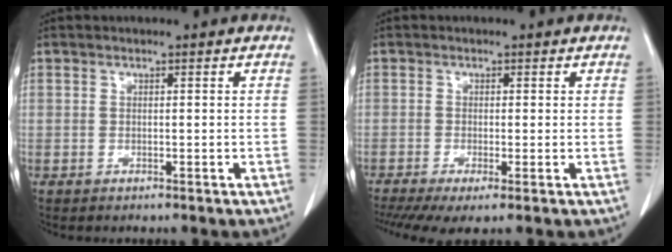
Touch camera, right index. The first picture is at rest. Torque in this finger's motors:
{"motor_torque": [0.31, -0.26, 0.15, 0.04]}